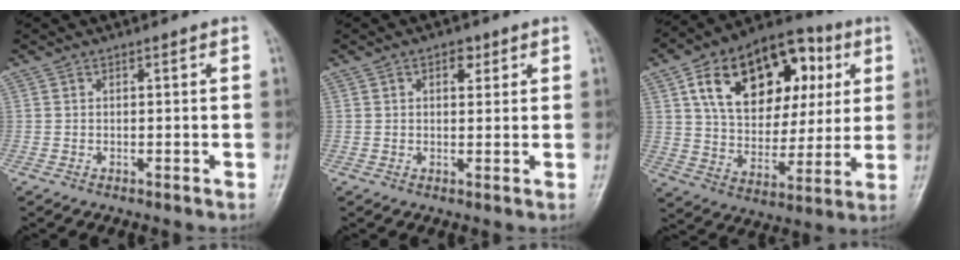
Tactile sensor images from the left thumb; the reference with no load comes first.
{"total": 2.7, "force": [1.3, 1.7, 1.6], "torque": [-0.007, -0.002, 0.015]}
{"total": 23.8, "force": [8.1, 15.1, 16.5], "torque": [-0.222, 0.004, 0.127]}